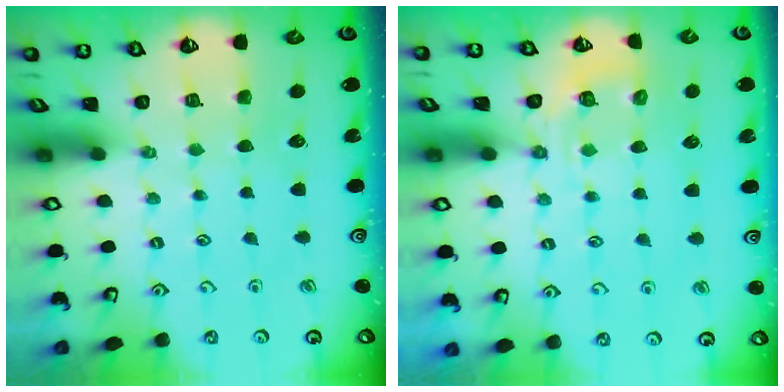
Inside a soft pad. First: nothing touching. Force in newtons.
{"total": 6.2, "press": 6.1, "slide": 1.3}